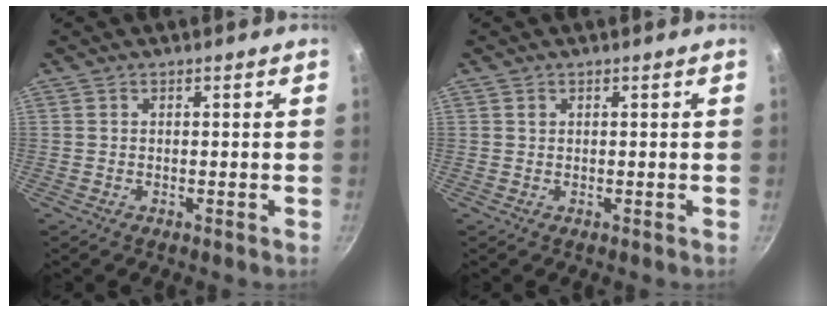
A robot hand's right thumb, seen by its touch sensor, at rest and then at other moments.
{"total": 0.6, "force": [0.3, 0.5, 0.2], "torque": [-0.002, 0.001, 0.005]}